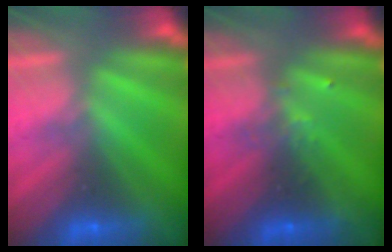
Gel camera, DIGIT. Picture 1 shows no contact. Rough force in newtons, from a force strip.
{"total": 2.4}